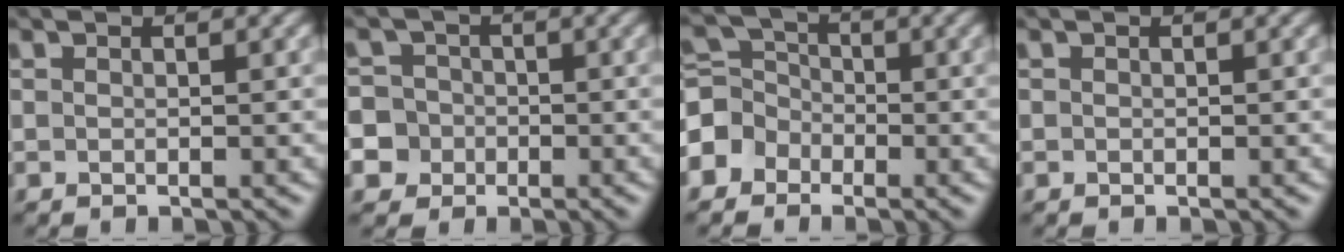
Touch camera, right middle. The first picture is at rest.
{"total": 7.8, "force": [-3.1, 6.9, 1.6], "torque": [-0.044, -0.013, -0.083]}
{"total": 3.9, "force": [-1.8, 3.3, 1.0], "torque": [-0.010, 0.010, -0.049]}
{"total": 0.0}